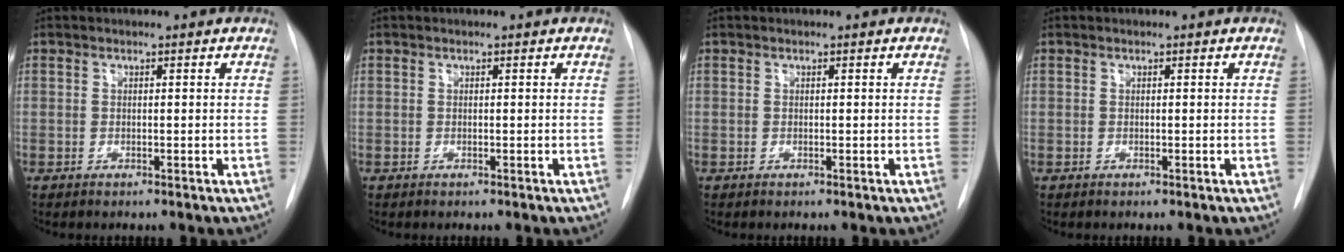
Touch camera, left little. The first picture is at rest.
{"total": 0.0}
{"total": 0.0}
{"total": 0.0}